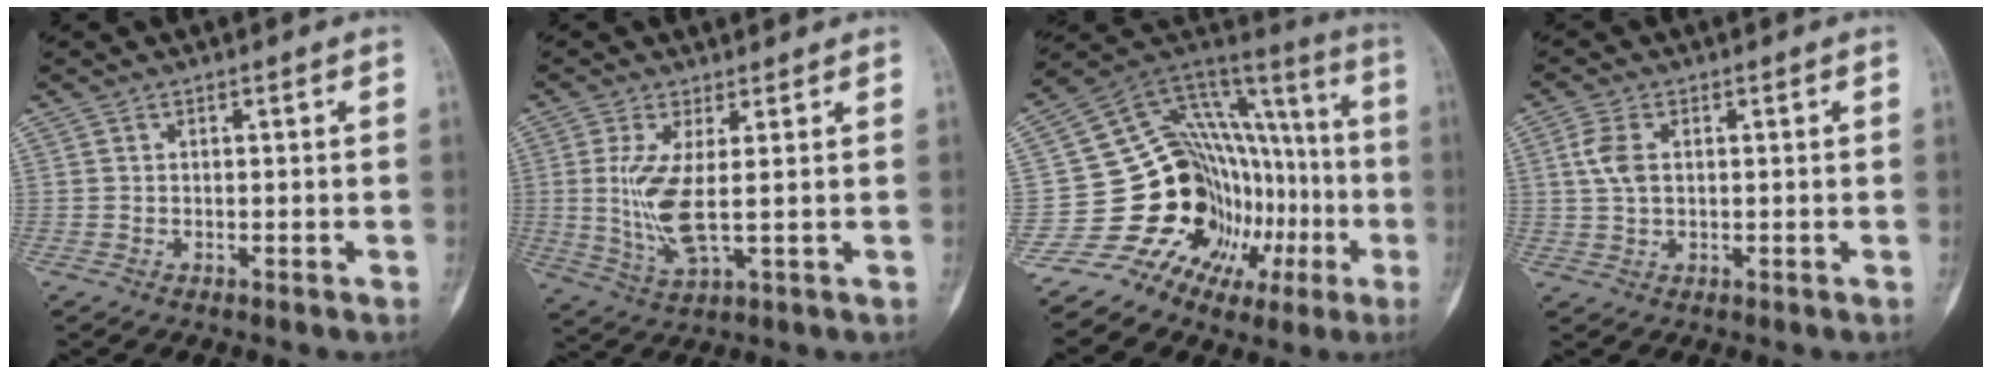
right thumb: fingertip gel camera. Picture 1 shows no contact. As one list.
[{"total": 8.3, "force": [0.7, 2.0, 8.0], "torque": [-0.186, -0.021, 0.019]}, {"total": 27.9, "force": [-8.1, 18.2, 19.6], "torque": [-0.238, 0.119, -0.115]}, {"total": 4.5, "force": [0.9, 2.6, 3.5], "torque": [-0.080, 0.005, 0.016]}]